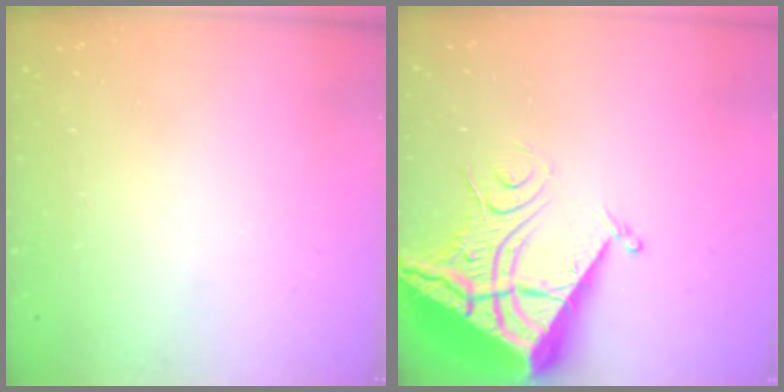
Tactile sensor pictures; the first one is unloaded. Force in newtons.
{"total": 12.2, "press": 12.1, "slide": 1.3}